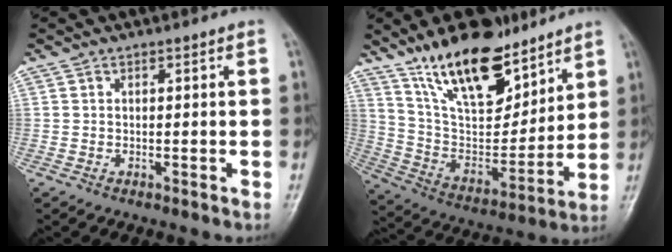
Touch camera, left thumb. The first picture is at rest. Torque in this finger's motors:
{"motor_torque": [0.65, 0.30, 1.45, -1.32, 0.43]}